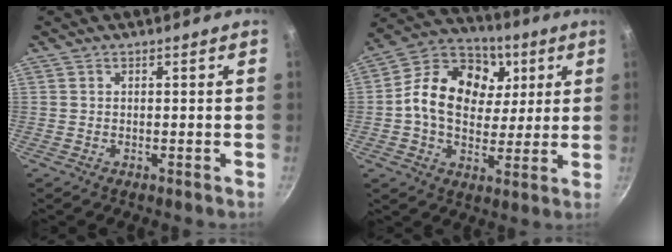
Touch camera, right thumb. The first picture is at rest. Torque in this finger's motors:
{"motor_torque": [0.94, 3.10, 1.25, -0.37, 0.13]}